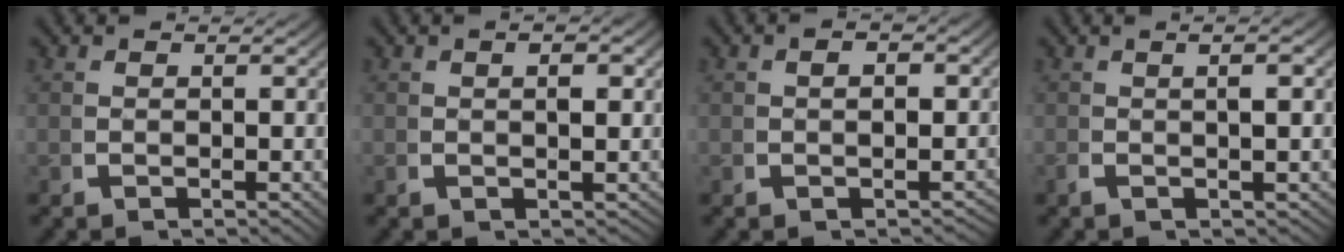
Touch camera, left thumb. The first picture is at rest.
{"total": 1.7, "force": [0.3, 1.1, 1.3], "torque": [-0.020, -0.002, 0.007]}
{"total": 2.1, "force": [-1.0, 1.4, 1.3], "torque": [-0.011, -0.004, -0.015]}
{"total": 2.1, "force": [0.2, 0.6, 2.0], "torque": [-0.036, 0.003, 0.002]}